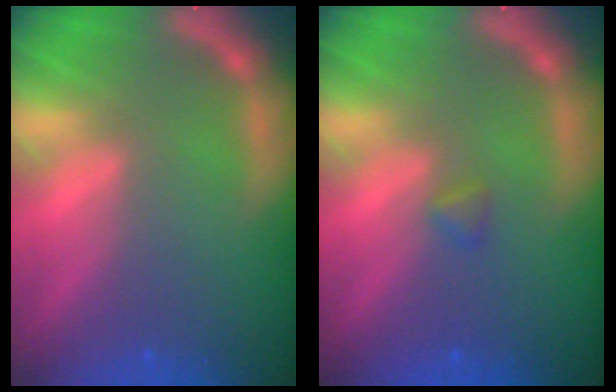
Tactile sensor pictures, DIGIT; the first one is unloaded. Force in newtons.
{"total": 0.9}